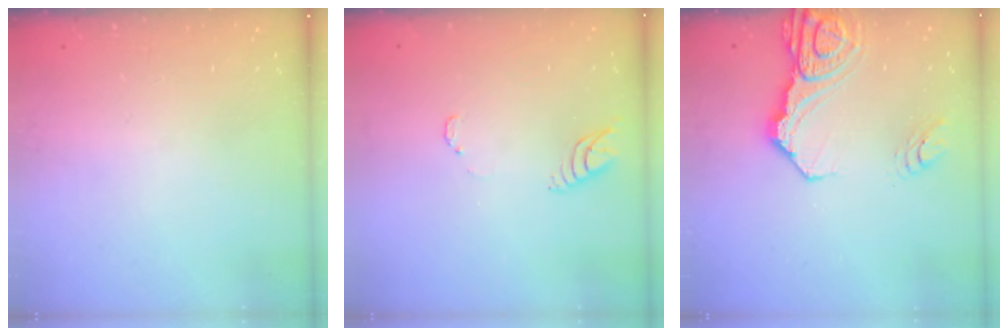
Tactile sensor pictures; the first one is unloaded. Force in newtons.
{"total": 3.9, "press": 3.9, "slide": 0.3}
{"total": 16.4, "press": 16.3, "slide": 1.9}